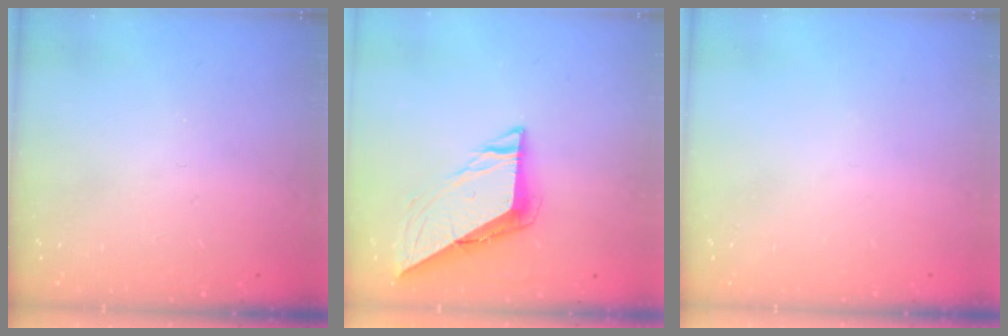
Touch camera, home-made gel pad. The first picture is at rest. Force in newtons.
{"total": 8.0, "press": 8.0, "slide": 0.5}
{"total": 0.0}